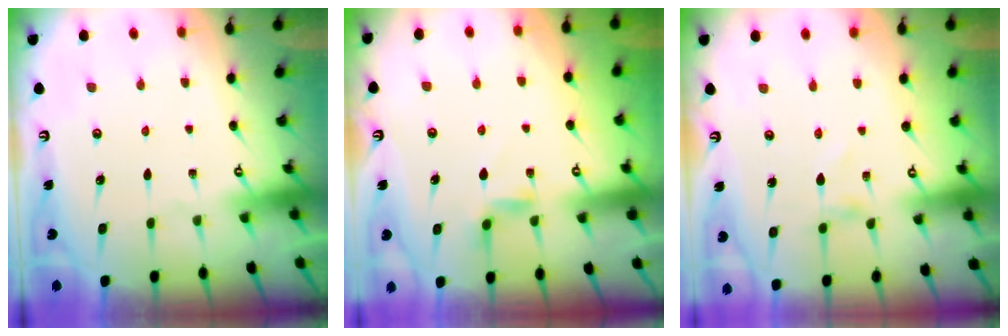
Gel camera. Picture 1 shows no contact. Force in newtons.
{"total": 3.6, "press": 3.5, "slide": 0.5}
{"total": 0.0}